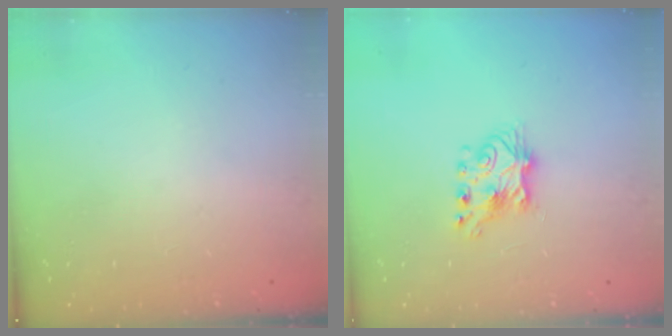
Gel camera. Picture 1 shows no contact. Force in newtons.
{"total": 7.6, "press": 7.6, "slide": 0.7}